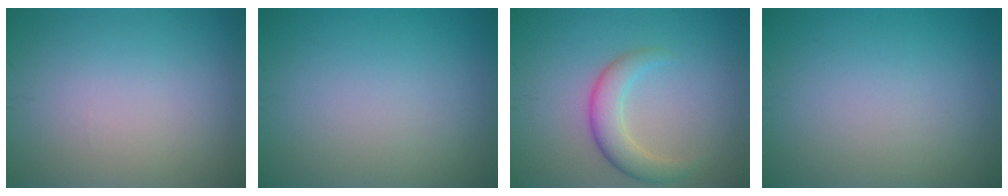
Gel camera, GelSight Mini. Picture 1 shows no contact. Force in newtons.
{"total": 0.0}
{"total": 3.5, "press": 3.5, "slide": 0.0}
{"total": 0.0}